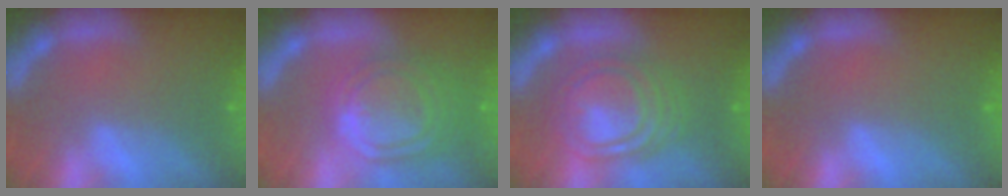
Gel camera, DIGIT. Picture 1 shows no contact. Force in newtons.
{"total": 9.5}
{"total": 9.0}
{"total": 0.0}